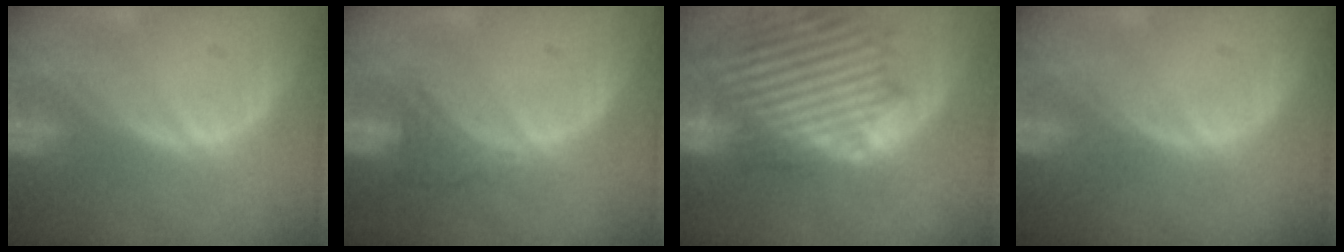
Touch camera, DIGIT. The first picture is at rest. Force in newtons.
{"total": 2.9, "press": 2.9, "slide": 0.6}
{"total": 14.5, "press": 12.3, "slide": 7.6}
{"total": 0.0}